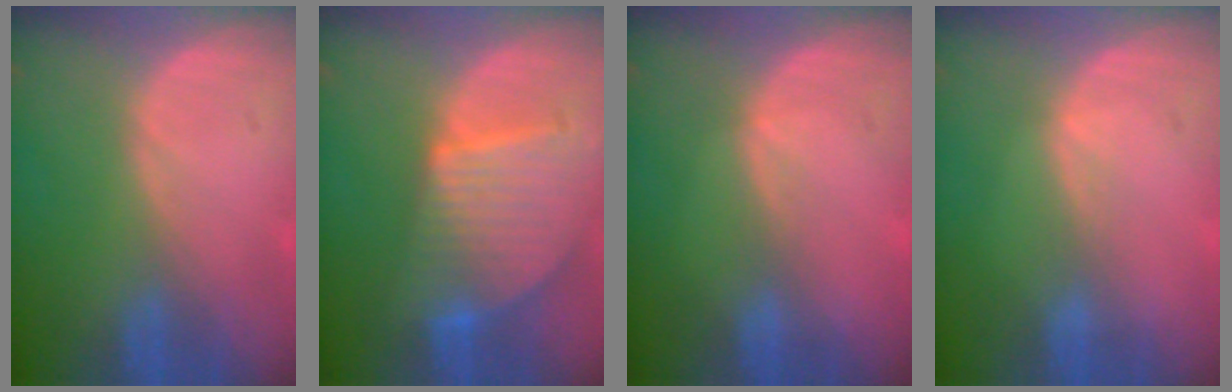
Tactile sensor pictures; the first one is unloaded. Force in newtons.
{"total": 9.5, "press": 8.2, "slide": 4.8}
{"total": 1.2, "press": 0.7, "slide": 0.9}
{"total": 0.9, "press": 0.8, "slide": 0.2}